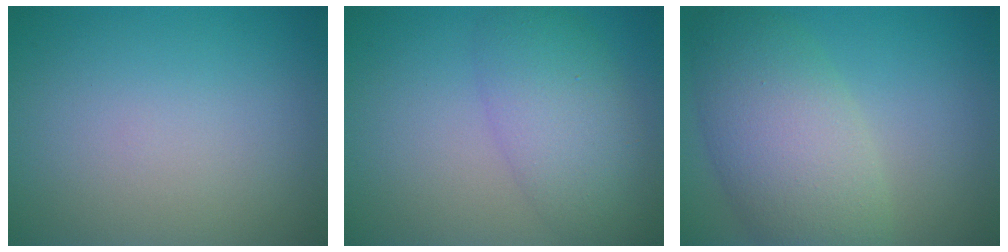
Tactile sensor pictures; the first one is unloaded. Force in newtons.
{"total": 5.2, "press": 5.1, "slide": 0.3}
{"total": 7.4, "press": 7.4, "slide": 0.4}